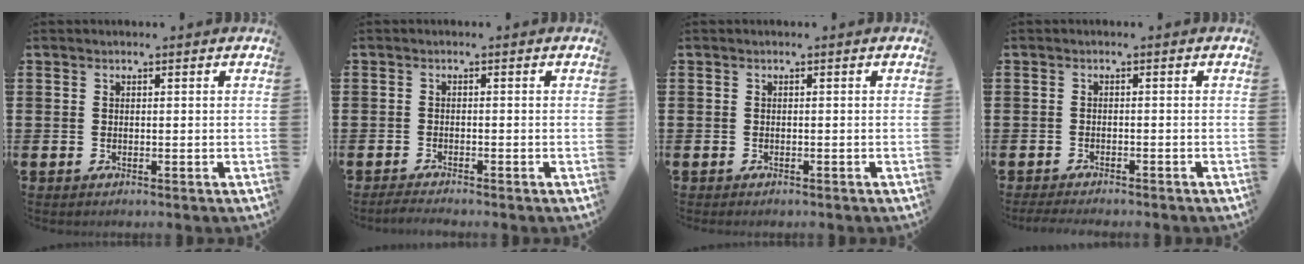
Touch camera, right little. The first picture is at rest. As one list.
[{"total": 1.1, "force": [-1.0, 0.0, 0.5], "torque": [-0.010, 0.000, -0.019]}, {"total": 0.0}, {"total": 1.1, "force": [-1.0, 0.0, 0.3], "torque": [-0.007, 0.000, -0.021]}]